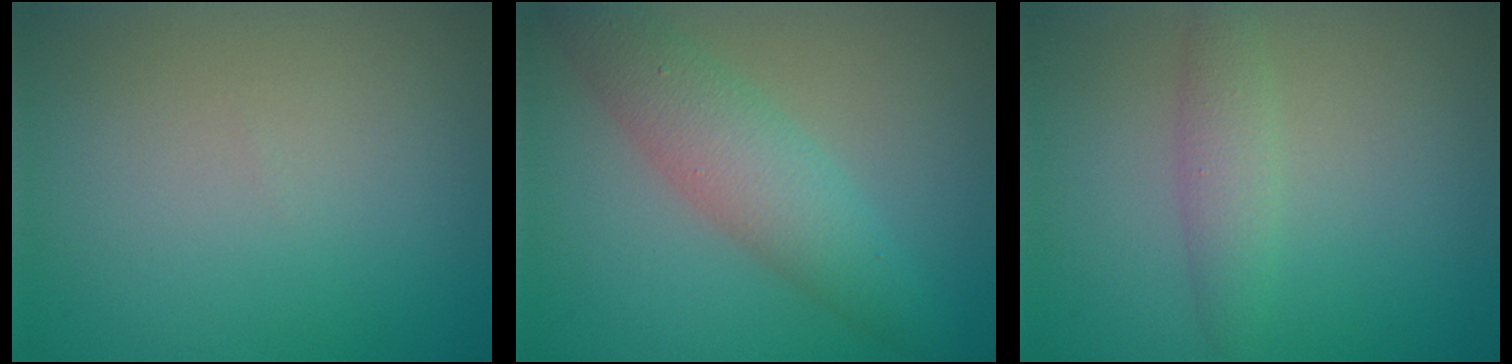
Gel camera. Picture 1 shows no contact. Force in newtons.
{"total": 4.6, "press": 4.6, "slide": 0.1}
{"total": 2.0, "press": 2.0, "slide": 0.1}